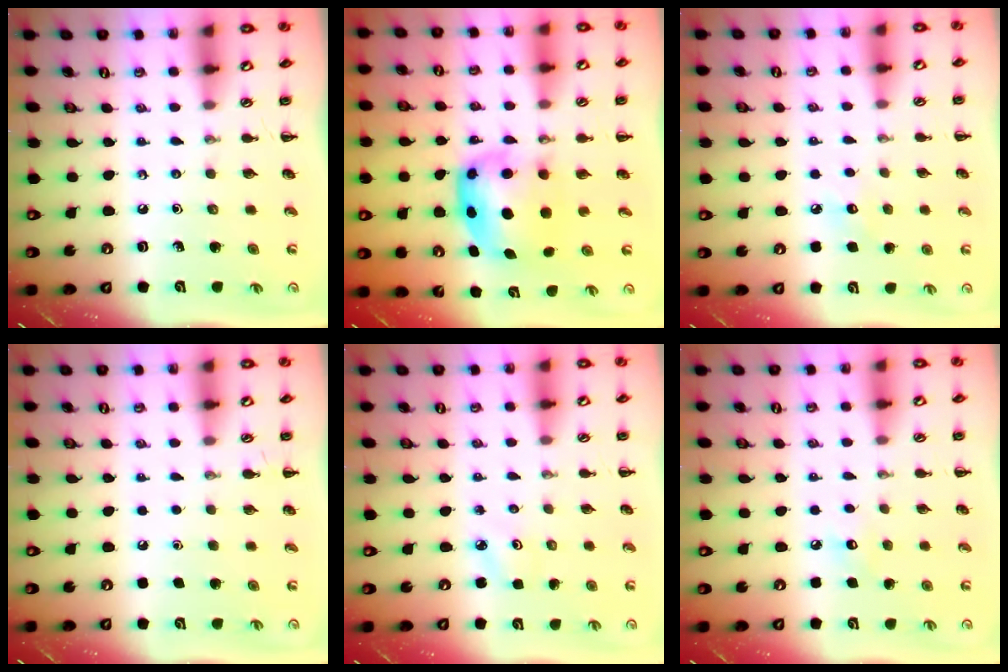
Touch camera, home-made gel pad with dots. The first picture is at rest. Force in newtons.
{"total": 6.3, "press": 6.2, "slide": 1.3}
{"total": 6.0, "press": 5.7, "slide": 1.6}
{"total": 1.8, "press": 1.8, "slide": 0.1}
{"total": 2.5, "press": 2.4, "slide": 0.7}
{"total": 4.4, "press": 4.3, "slide": 1.0}